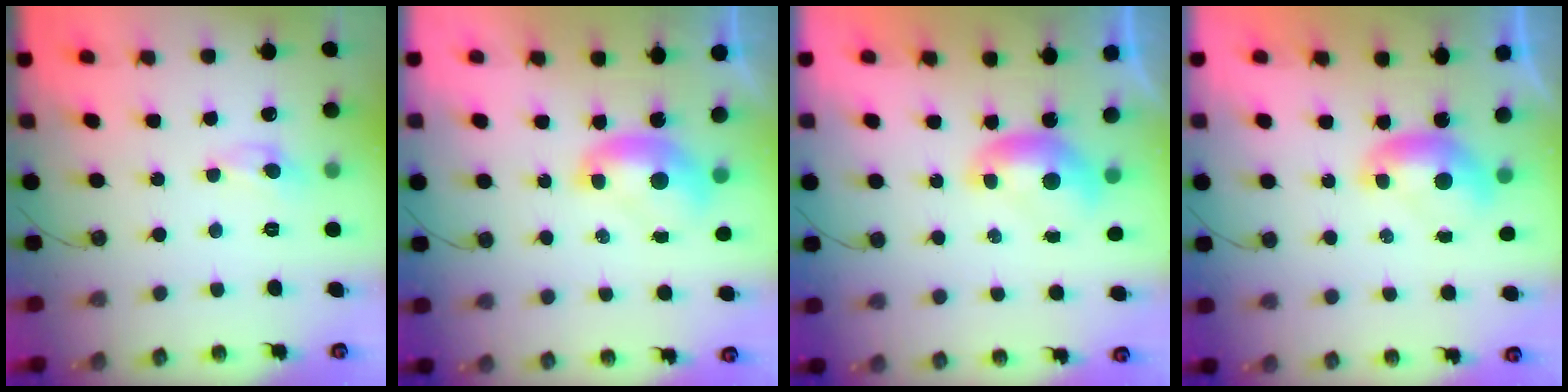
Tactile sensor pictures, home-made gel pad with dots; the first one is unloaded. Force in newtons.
{"total": 1.4, "press": 1.4, "slide": 0.1}
{"total": 0.0}
{"total": 0.0}